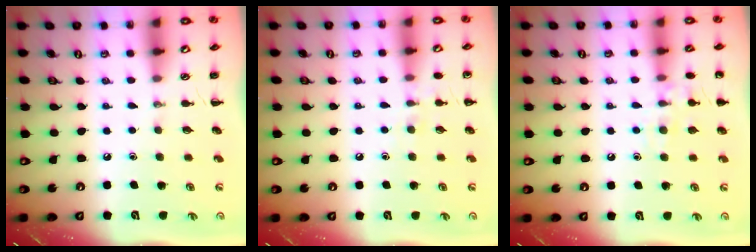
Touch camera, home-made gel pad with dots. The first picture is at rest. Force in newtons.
{"total": 5.9, "press": 5.7, "slide": 1.4}
{"total": 9.2, "press": 9.2, "slide": 1.3}